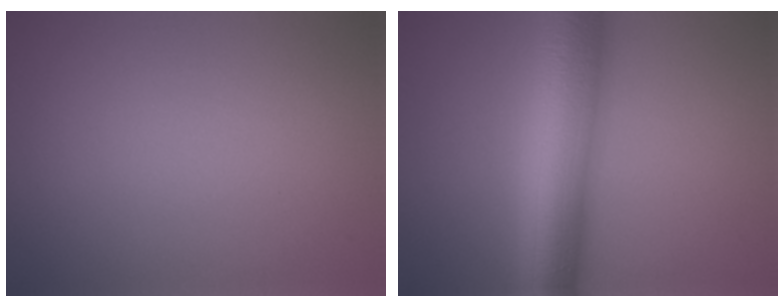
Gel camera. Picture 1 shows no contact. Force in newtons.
{"total": 10.0, "press": 10.0, "slide": 0.2}